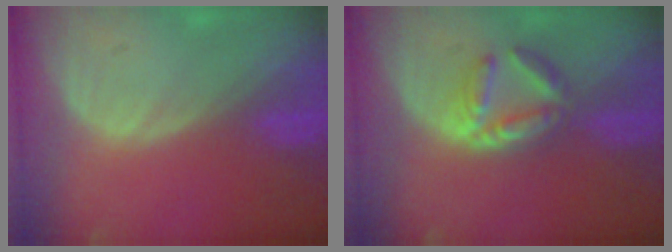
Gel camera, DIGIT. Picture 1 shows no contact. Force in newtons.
{"total": 5.3, "press": 5.2, "slide": 0.8}